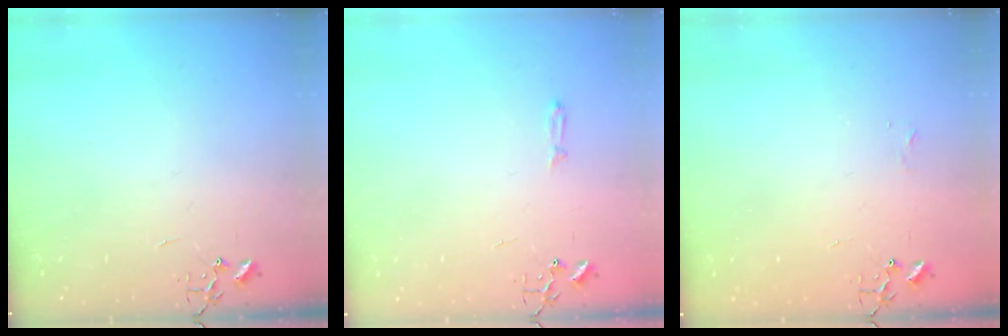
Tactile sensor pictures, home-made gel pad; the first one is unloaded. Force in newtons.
{"total": 3.0, "press": 2.9, "slide": 0.5}
{"total": 3.9, "press": 3.8, "slide": 0.6}